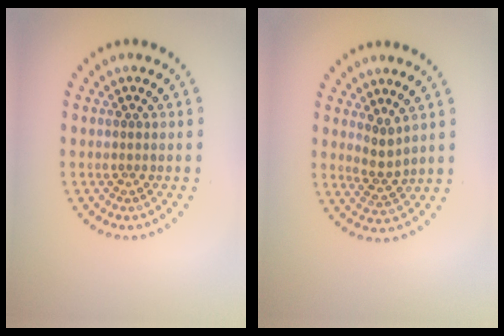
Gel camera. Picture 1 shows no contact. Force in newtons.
{"total": 2.1, "press": 1.6, "slide": 1.3}